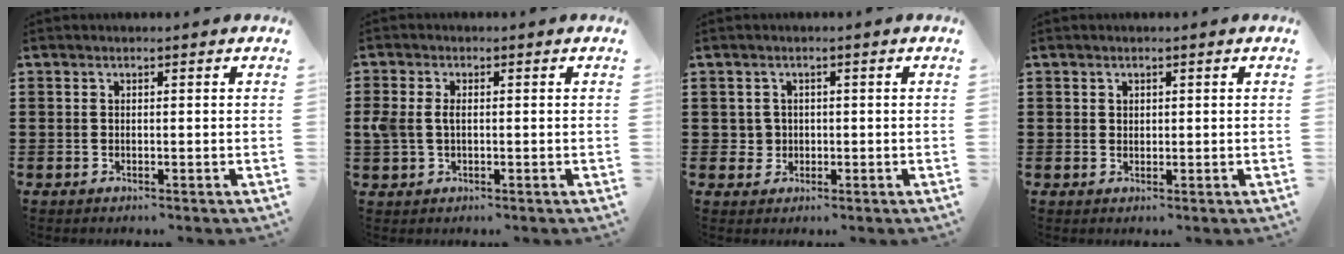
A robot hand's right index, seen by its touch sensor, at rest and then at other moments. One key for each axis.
{"total": 2.9, "fx": 0.1, "fy": 1.9, "fz": 2.2, "tx": -0.061, "ty": 0.001, "tz": -0.003}
{"total": 2.0, "fx": -0.1, "fy": 1.9, "fz": 0.3, "tx": -0.016, "ty": 0.008, "tz": -0.005}
{"total": 0.9, "fx": 0.6, "fy": 0.7, "fz": 0.2, "tx": -0.005, "ty": 0.002, "tz": 0.011}